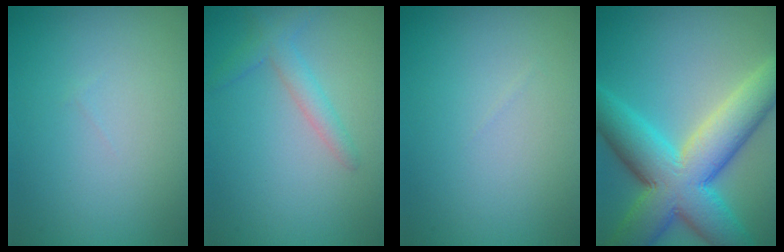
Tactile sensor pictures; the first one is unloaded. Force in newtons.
{"total": 2.2, "press": 2.2, "slide": 0.1}
{"total": 0.0}
{"total": 11.7, "press": 11.6, "slide": 0.7}